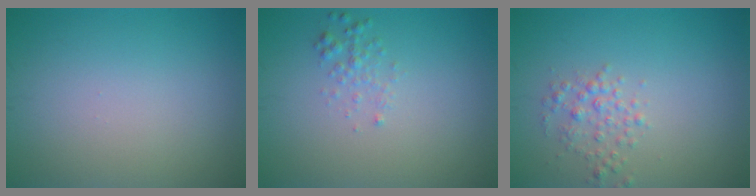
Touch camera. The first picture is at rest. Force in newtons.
{"total": 1.2, "press": 1.2, "slide": 0.0}
{"total": 1.9, "press": 1.9, "slide": 0.0}